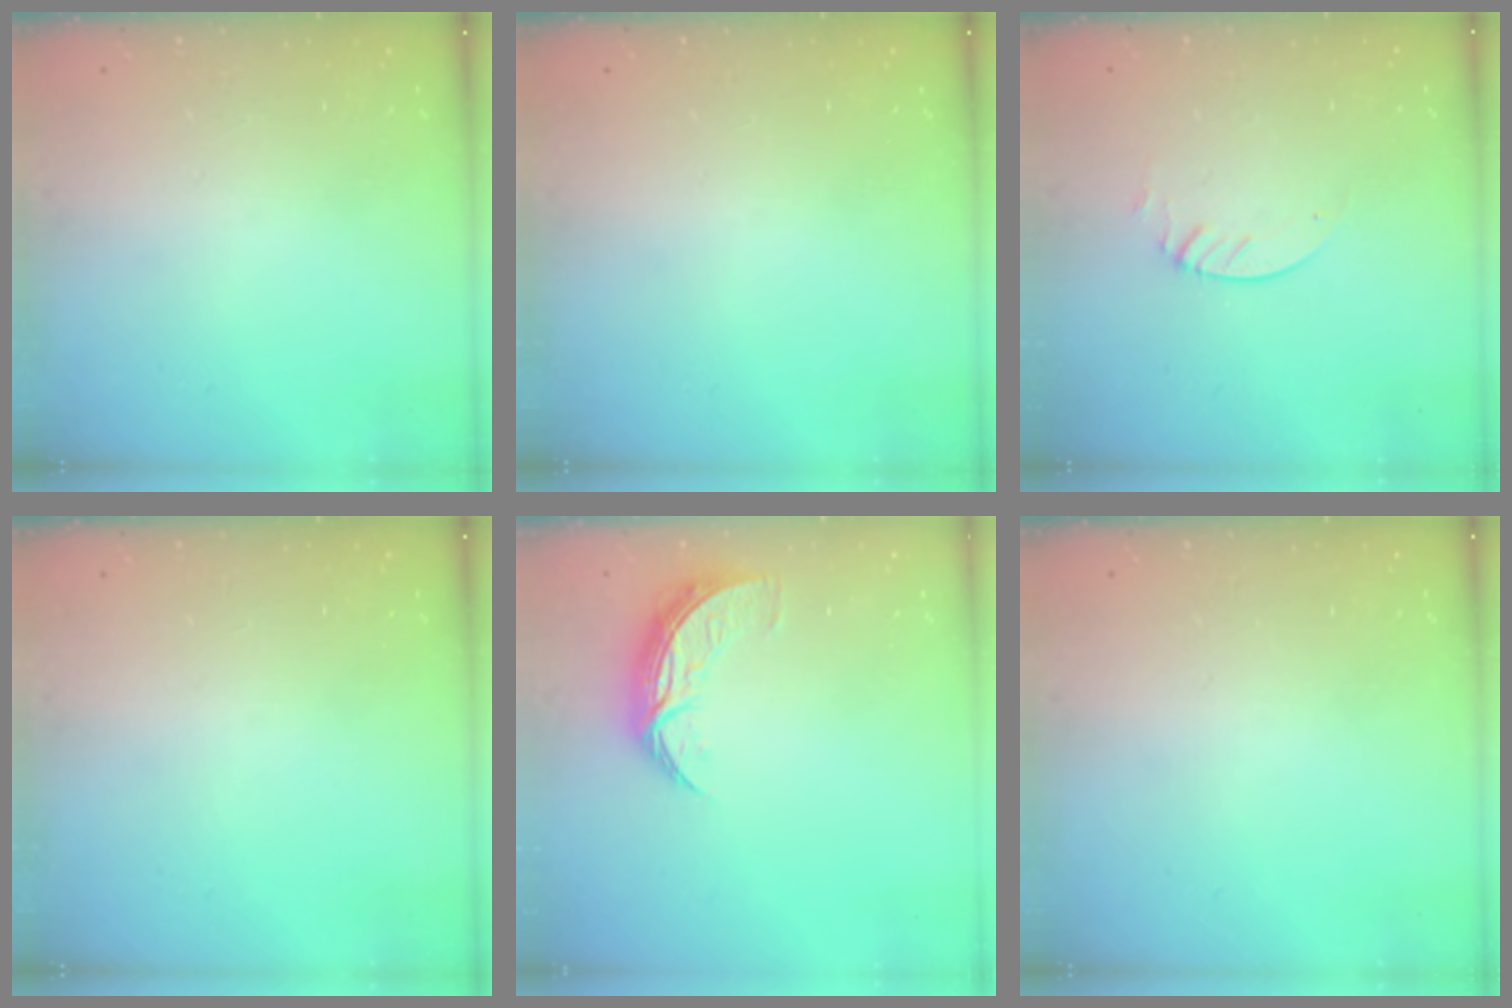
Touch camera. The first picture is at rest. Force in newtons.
{"total": 0.0}
{"total": 2.3, "press": 2.3, "slide": 0.2}
{"total": 0.0}
{"total": 8.7, "press": 8.7, "slide": 0.4}
{"total": 0.0}